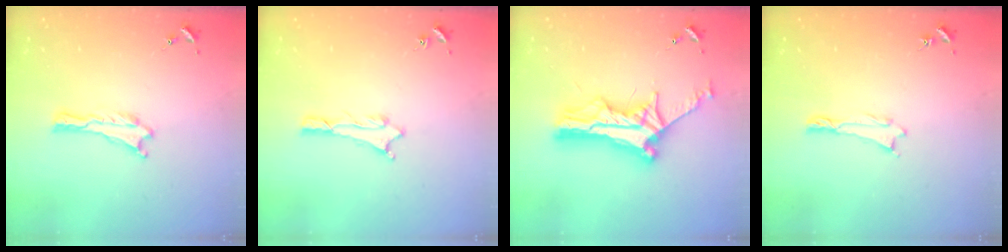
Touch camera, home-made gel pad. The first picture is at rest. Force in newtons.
{"total": 1.1, "press": 1.0, "slide": 0.1}
{"total": 12.0, "press": 12.0, "slide": 0.8}
{"total": 0.5, "press": 0.5, "slide": 0.2}